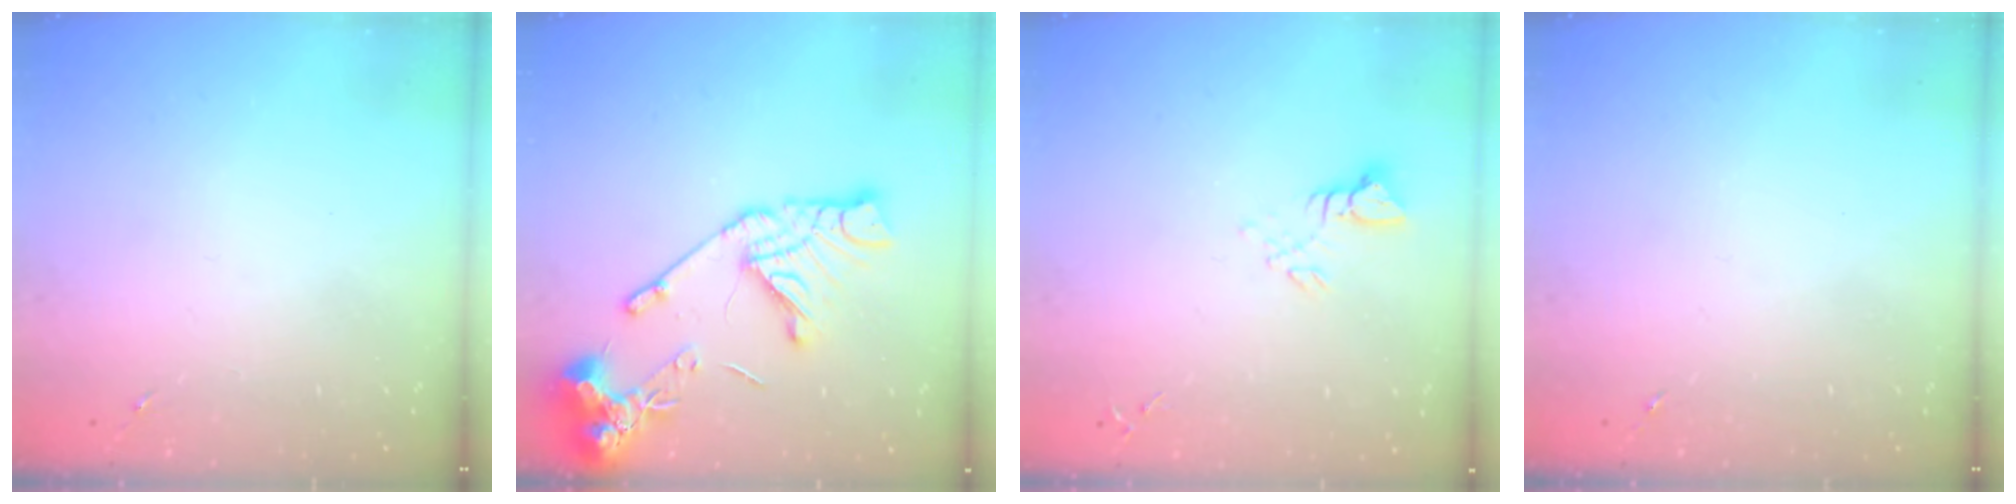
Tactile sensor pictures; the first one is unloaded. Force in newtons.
{"total": 16.8, "press": 16.6, "slide": 1.9}
{"total": 3.9, "press": 3.9, "slide": 0.3}
{"total": 0.0}